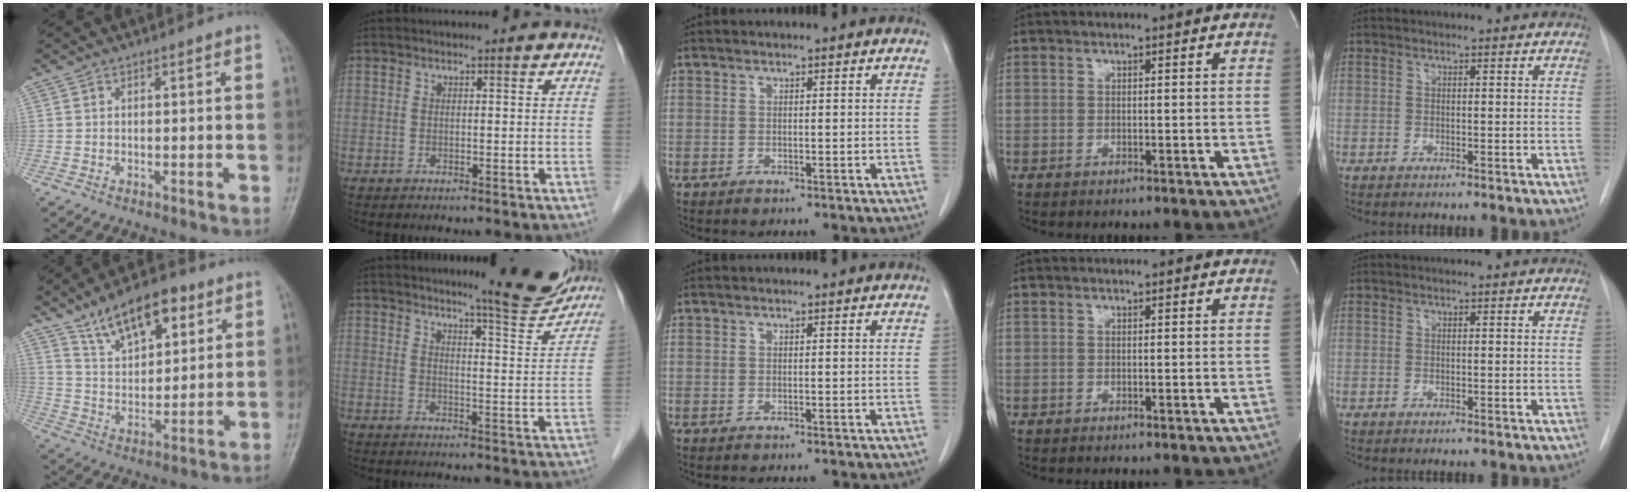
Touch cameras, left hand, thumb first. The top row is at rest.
{"thumb": {"total": 12.7, "force": [7.7, 6.0, 8.2], "torque": [-0.108, -0.032, 0.136]}, "index": {"total": 9.3, "force": [8.7, 0.4, 3.2], "torque": [-0.043, -0.031, 0.105]}}